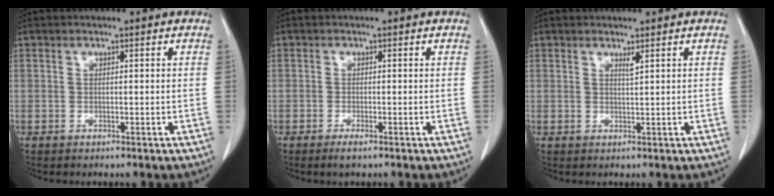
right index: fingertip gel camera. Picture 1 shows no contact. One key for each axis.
{"total": 1.5, "fx": -1.1, "fy": 0.2, "fz": 1.1, "tx": -0.022, "ty": -0.004, "tz": -0.018}
{"total": 0.9, "fx": 0.7, "fy": -0.2, "fz": 0.6, "tx": -0.016, "ty": -0.007, "tz": 0.012}